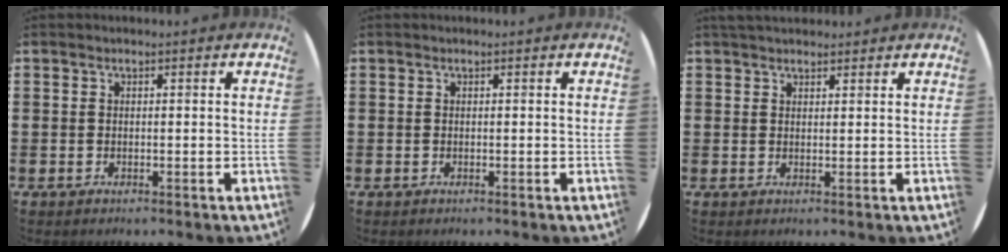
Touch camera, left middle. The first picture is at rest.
{"total": 0.0}
{"total": 1.7, "force": [1.6, 0.5, 0.4], "torque": [-0.009, 0.004, 0.031]}